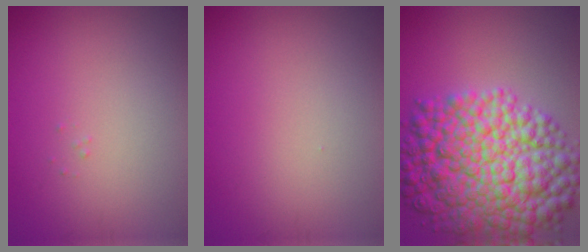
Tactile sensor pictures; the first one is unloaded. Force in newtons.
{"total": 0.0}
{"total": 13.7, "press": 13.7, "slide": 0.1}